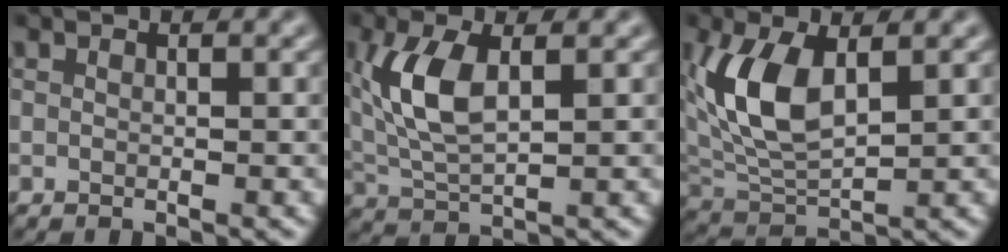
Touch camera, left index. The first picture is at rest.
{"total": 5.7, "force": [0.9, 2.7, 5.0], "torque": [-0.116, 0.006, 0.026]}
{"total": 6.6, "force": [1.3, 3.3, 5.5], "torque": [-0.127, 0.001, 0.034]}